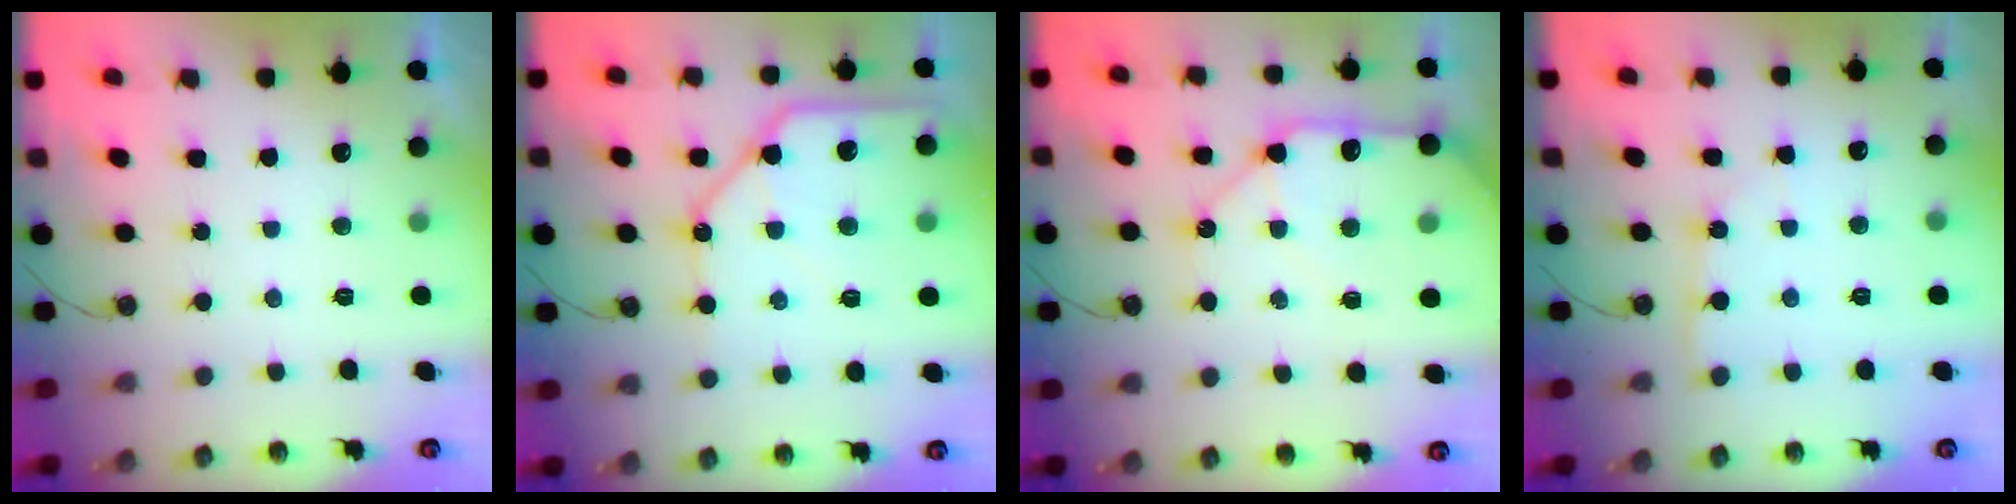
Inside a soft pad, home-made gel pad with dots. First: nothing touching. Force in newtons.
{"total": 14.1, "press": 14.0, "slide": 1.9}
{"total": 14.5, "press": 14.4, "slide": 2.1}
{"total": 2.6, "press": 2.6, "slide": 0.2}